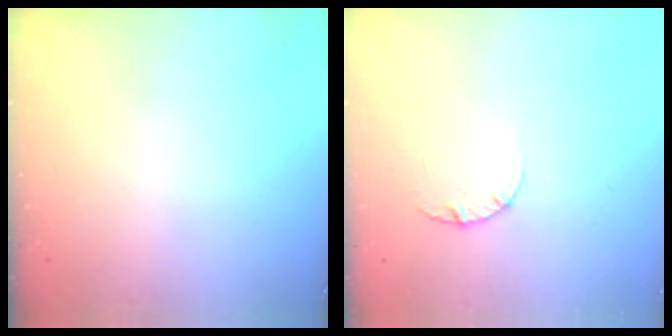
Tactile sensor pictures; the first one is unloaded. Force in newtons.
{"total": 2.6, "press": 2.6, "slide": 0.3}